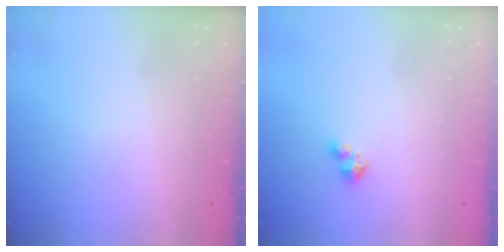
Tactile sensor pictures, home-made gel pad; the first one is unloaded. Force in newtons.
{"total": 2.8, "press": 2.8, "slide": 0.2}